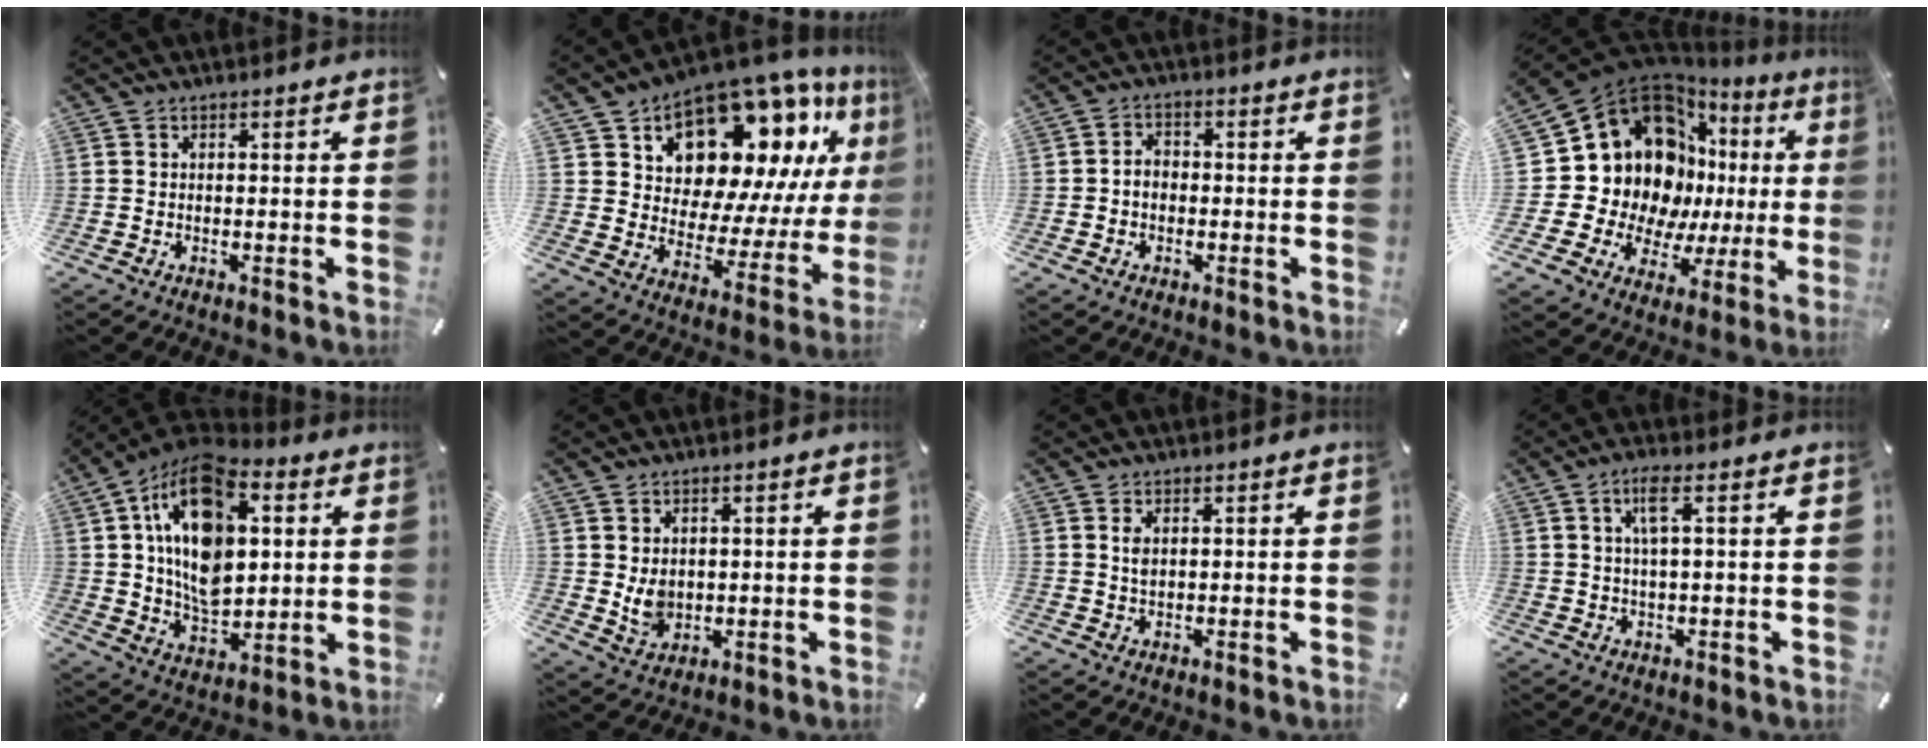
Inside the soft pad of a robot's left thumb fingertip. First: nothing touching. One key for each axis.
{"total": 17.2, "fx": 11.6, "fy": 9.9, "fz": 7.9, "tx": -0.115, "ty": -0.102, "tz": 0.199}
{"total": 3.5, "fx": -0.8, "fy": 2.6, "fz": 2.1, "tx": -0.040, "ty": 0.009, "tz": -0.016}
{"total": 21.9, "fx": 7.1, "fy": 16.0, "fz": 13.2, "tx": -0.234, "ty": -0.080, "tz": 0.145}
{"total": 19.4, "fx": 5.0, "fy": 12.6, "fz": 13.9, "tx": -0.261, "ty": -0.010, "tz": 0.085}
{"total": 5.1, "fx": 0.9, "fy": 4.4, "fz": 2.5, "tx": -0.047, "ty": -0.005, "tz": 0.015}
{"total": 2.0, "fx": 0.7, "fy": 1.0, "fz": 1.5, "tx": -0.034, "ty": 0.002, "tz": 0.012}
{"total": 4.8, "fx": 1.5, "fy": 1.2, "fz": 4.4, "tx": -0.090, "ty": 0.004, "tz": 0.024}